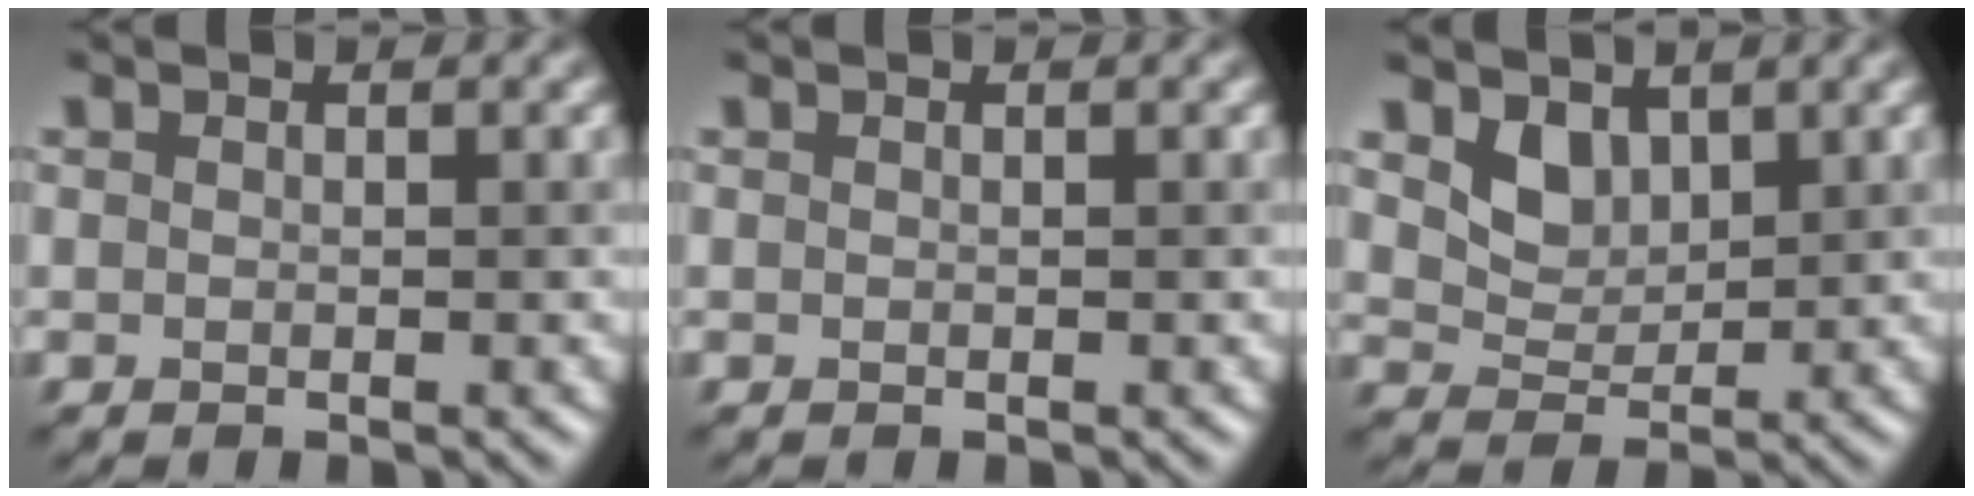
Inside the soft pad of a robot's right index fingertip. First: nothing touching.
{"total": 0.0}
{"total": 2.8, "force": [1.6, 1.9, 1.3], "torque": [-0.031, -0.012, 0.030]}